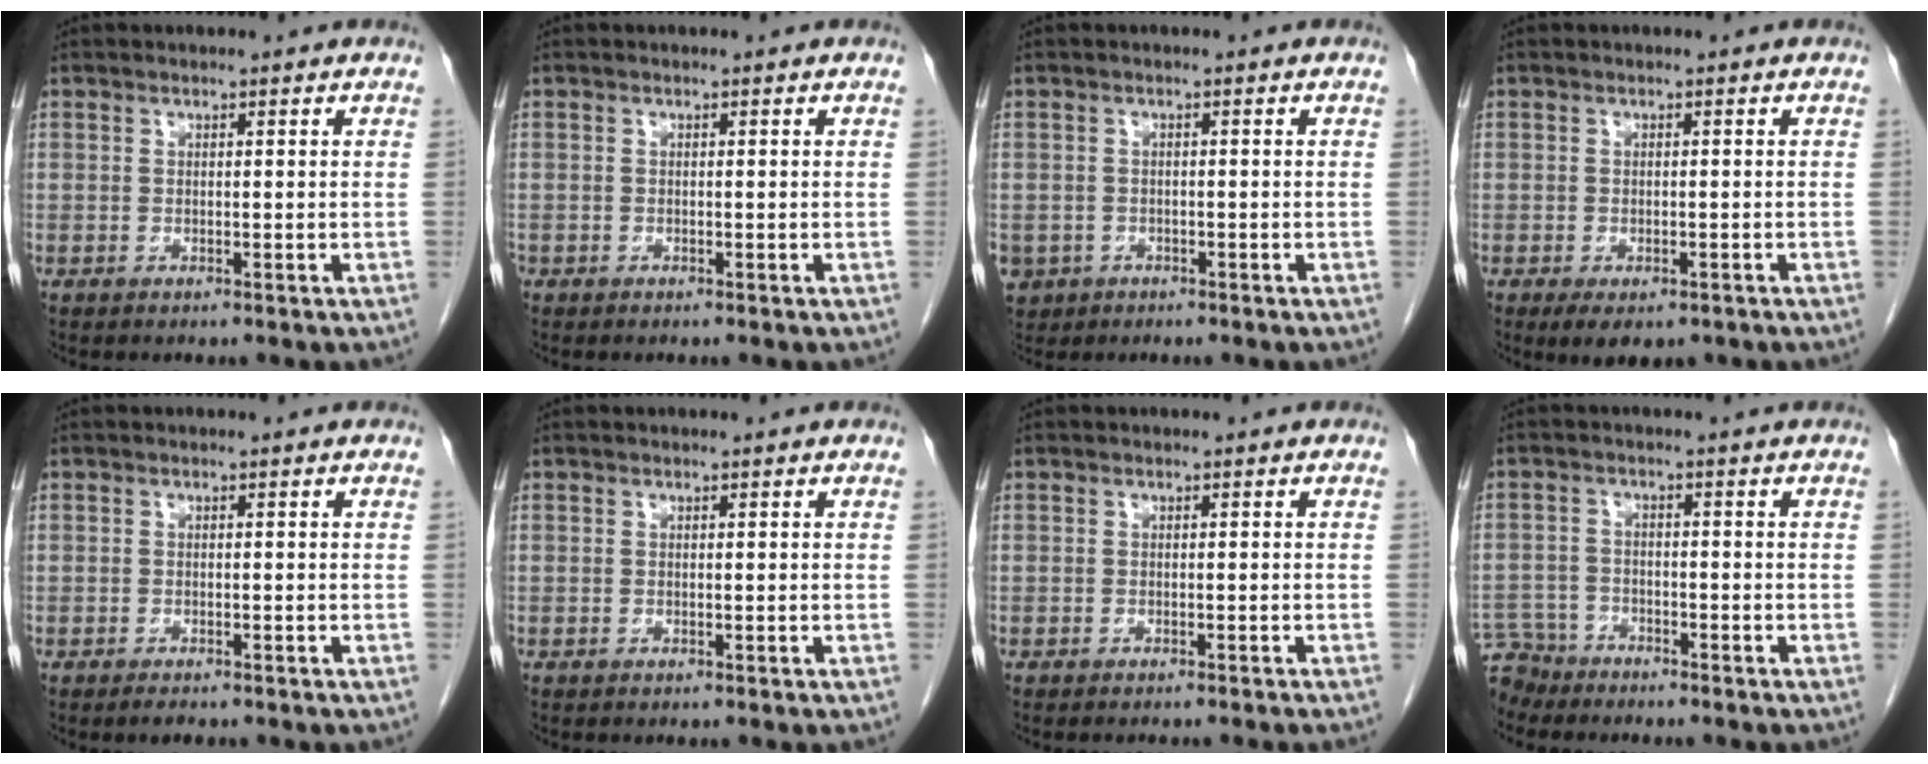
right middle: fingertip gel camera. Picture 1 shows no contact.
{"total": 0.0}
{"total": 4.5, "force": [-2.2, 3.8, 0.9], "torque": [-0.019, 0.002, -0.032]}
{"total": 4.9, "force": [-3.1, 2.4, 2.8], "torque": [-0.036, -0.006, -0.040]}
{"total": 1.3, "force": [-1.1, 0.3, 0.7], "torque": [-0.015, -0.003, -0.013]}
{"total": 0.0}
{"total": 3.2, "force": [-2.9, -0.1, 1.4], "torque": [-0.017, -0.001, -0.036]}
{"total": 5.7, "force": [-5.3, 2.1, -0.3], "torque": [0.006, -0.009, -0.098]}